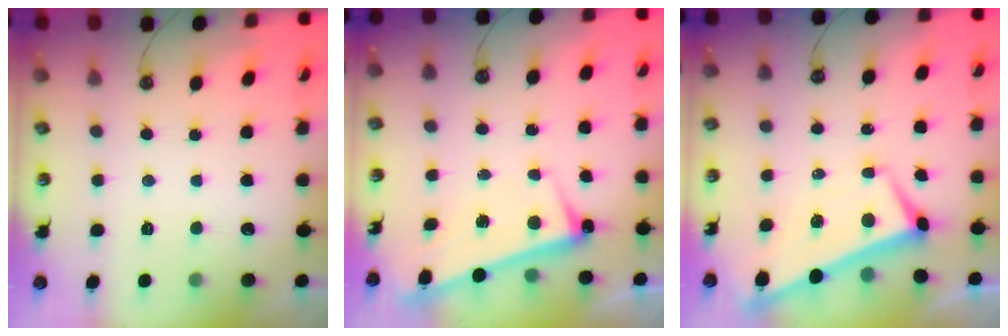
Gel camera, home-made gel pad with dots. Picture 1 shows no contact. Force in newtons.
{"total": 2.7, "press": 2.7, "slide": 0.6}
{"total": 3.5, "press": 3.5, "slide": 0.7}